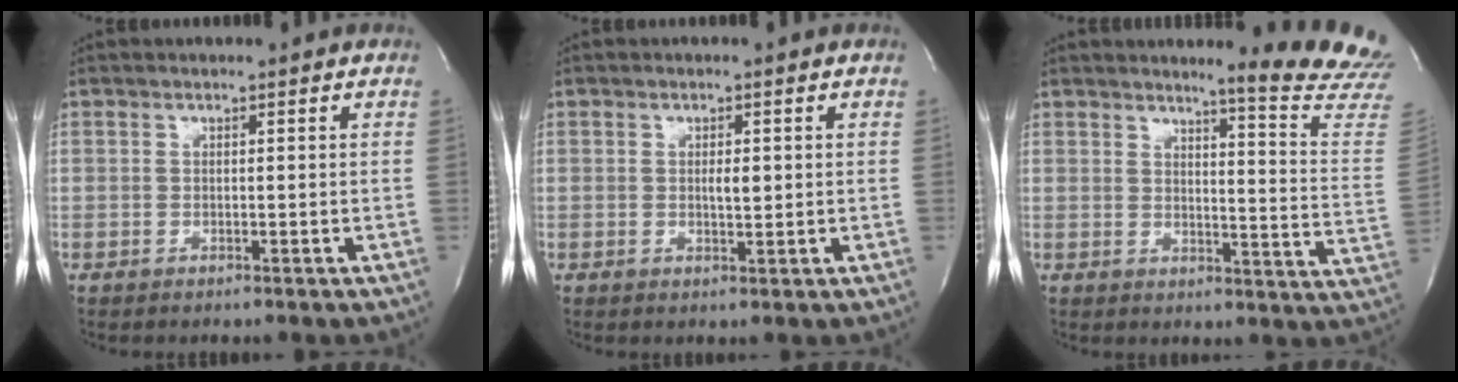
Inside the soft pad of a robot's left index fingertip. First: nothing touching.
{"total": 1.9, "force": [0.2, 0.6, 1.8], "torque": [-0.032, -0.001, 0.006]}
{"total": 14.0, "force": [13.3, -1.7, 4.2], "torque": [-0.049, -0.134, 0.134]}